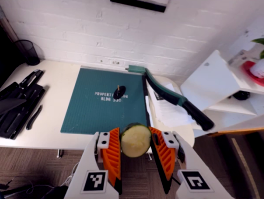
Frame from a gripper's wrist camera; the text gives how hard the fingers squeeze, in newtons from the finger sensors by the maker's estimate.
{"total": 9.1, "left": 9.3, "right": 8.8}